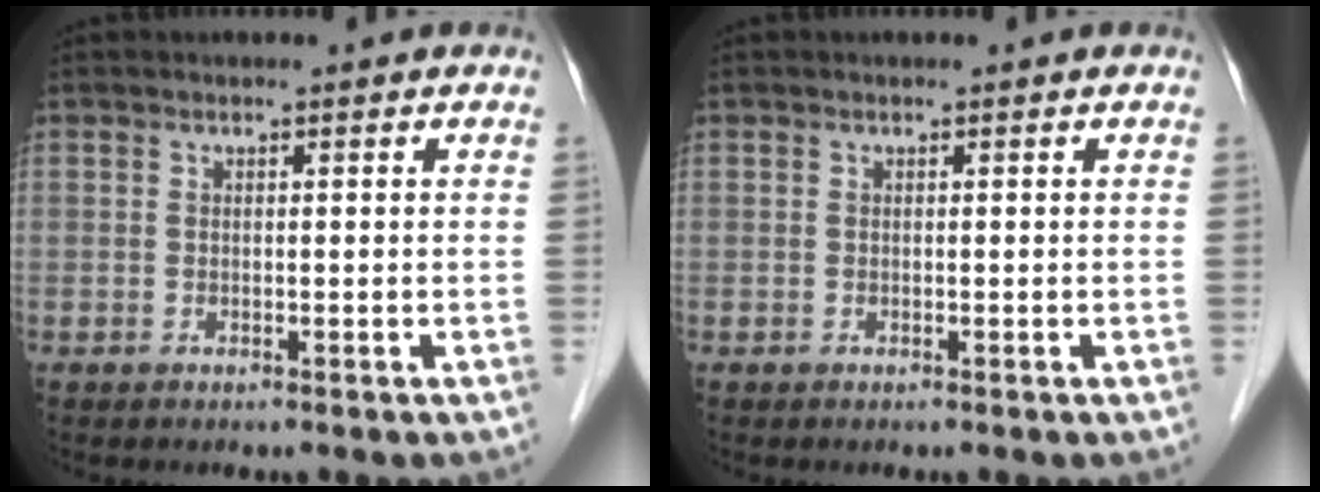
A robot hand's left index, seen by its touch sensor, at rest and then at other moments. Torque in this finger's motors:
{"motor_torque": [-0.02, 0.03, 0.00, 0.00]}